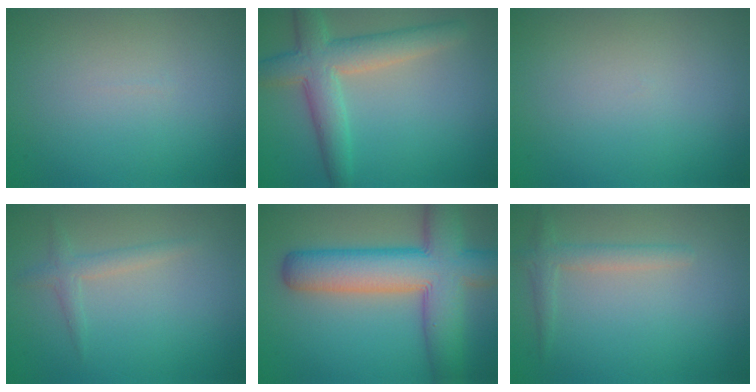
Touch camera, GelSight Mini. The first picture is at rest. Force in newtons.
{"total": 5.6, "press": 5.6, "slide": 0.4}
{"total": 0.0}
{"total": 1.6, "press": 1.6, "slide": 0.1}
{"total": 10.0, "press": 10.0, "slide": 0.5}
{"total": 1.9, "press": 1.9, "slide": 0.0}